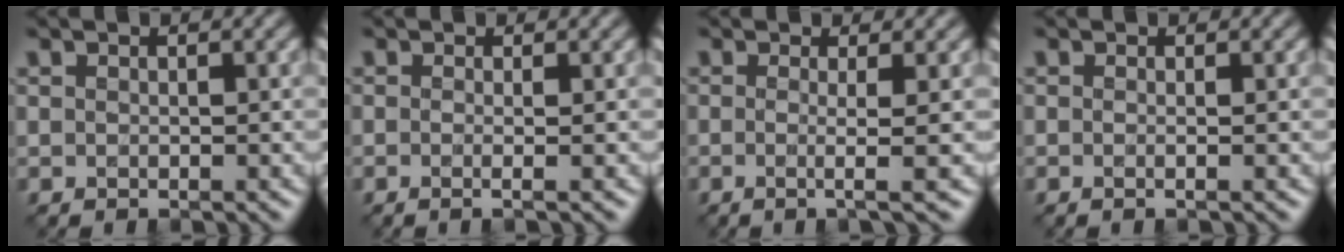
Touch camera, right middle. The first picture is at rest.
{"total": 2.0, "force": [0.1, 0.9, 1.7], "torque": [-0.017, -0.005, -0.022]}
{"total": 2.7, "force": [-0.2, 0.6, 2.7], "torque": [-0.043, -0.004, -0.013]}
{"total": 1.1, "force": [0.0, 0.5, 1.0], "torque": [-0.010, -0.010, -0.018]}